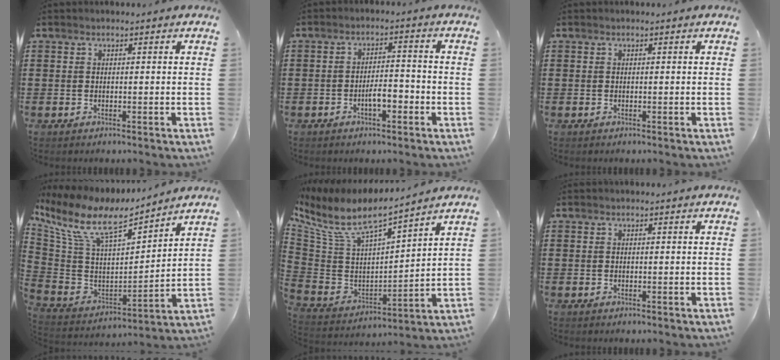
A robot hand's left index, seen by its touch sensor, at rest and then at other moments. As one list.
[{"total": 4.0, "force": [-1.9, 1.4, 3.2], "torque": [-0.058, 0.007, -0.037]}, {"total": 0.0}, {"total": 10.2, "force": [7.0, 3.7, 6.3], "torque": [-0.153, -0.044, 0.119]}, {"total": 8.7, "force": [6.8, 2.3, 4.8], "torque": [-0.126, -0.046, 0.116]}, {"total": 0.0}]